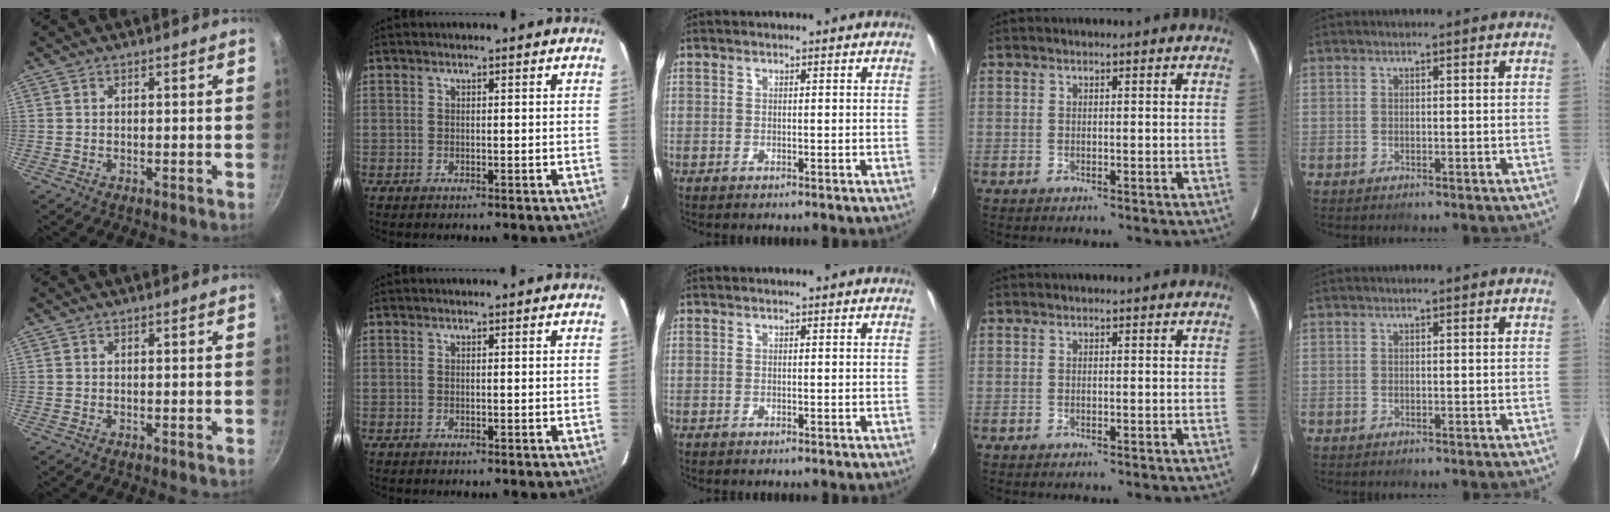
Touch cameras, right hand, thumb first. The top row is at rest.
{}